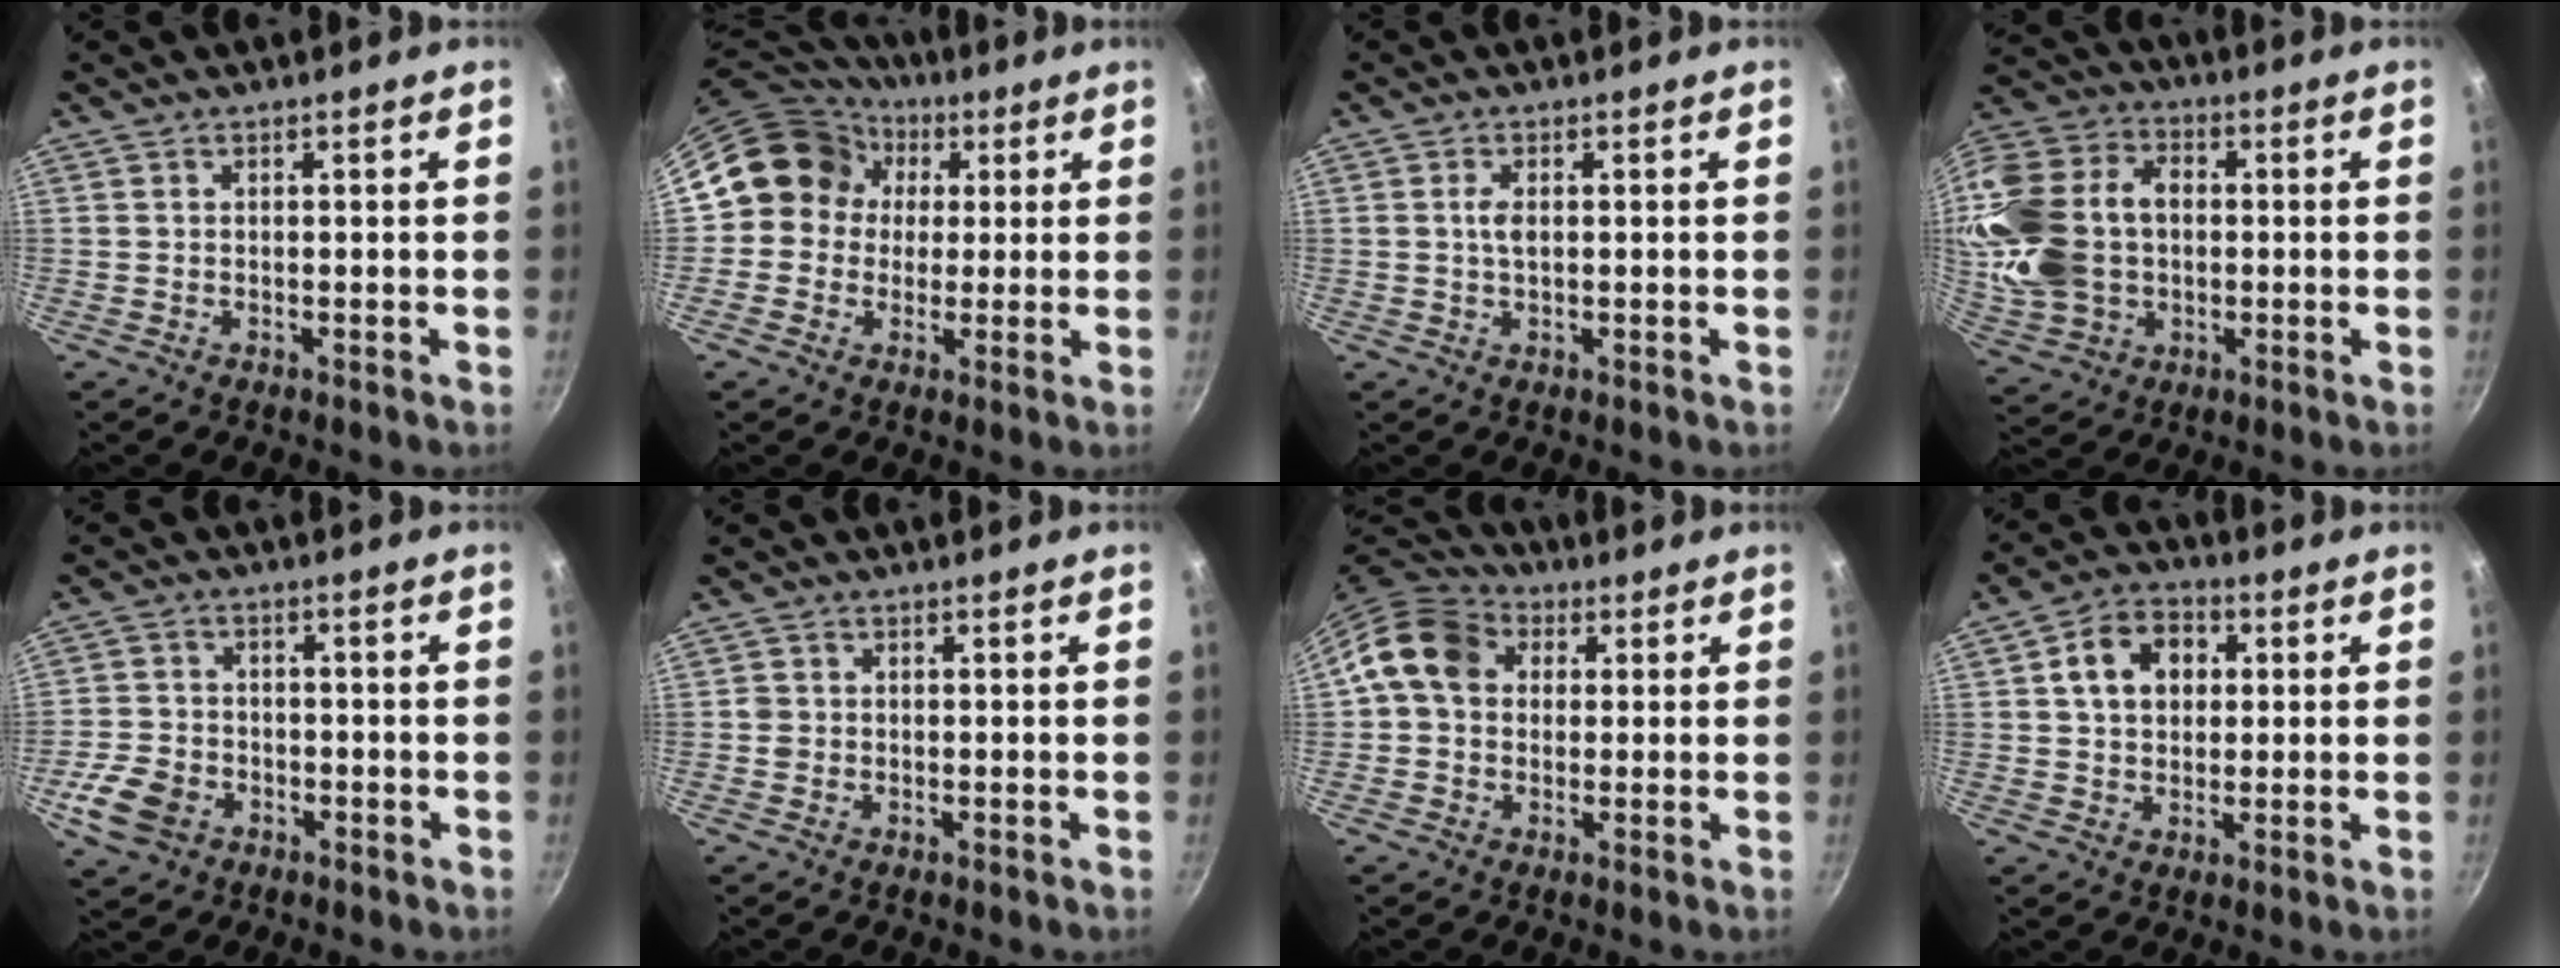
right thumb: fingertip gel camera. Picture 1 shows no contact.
{"total": 12.7, "force": [2.3, 11.6, 4.7], "torque": [-0.045, 0.026, 0.020]}
{"total": 2.2, "force": [0.3, 1.1, 1.9], "torque": [-0.036, 0.001, 0.007]}
{"total": 21.0, "force": [0.4, 15.8, 13.9], "torque": [-0.271, 0.026, 0.016]}
{"total": 8.5, "force": [-3.6, 6.4, 4.3], "torque": [-0.077, 0.020, -0.068]}
{"total": 1.4, "force": [-0.2, 1.4, 0.4], "torque": [-0.003, 0.005, -0.004]}
{"total": 10.3, "force": [1.9, 8.4, 5.6], "torque": [-0.072, 0.020, 0.012]}
{"total": 9.5, "force": [2.2, 7.2, 5.7], "torque": [-0.067, 0.014, 0.026]}